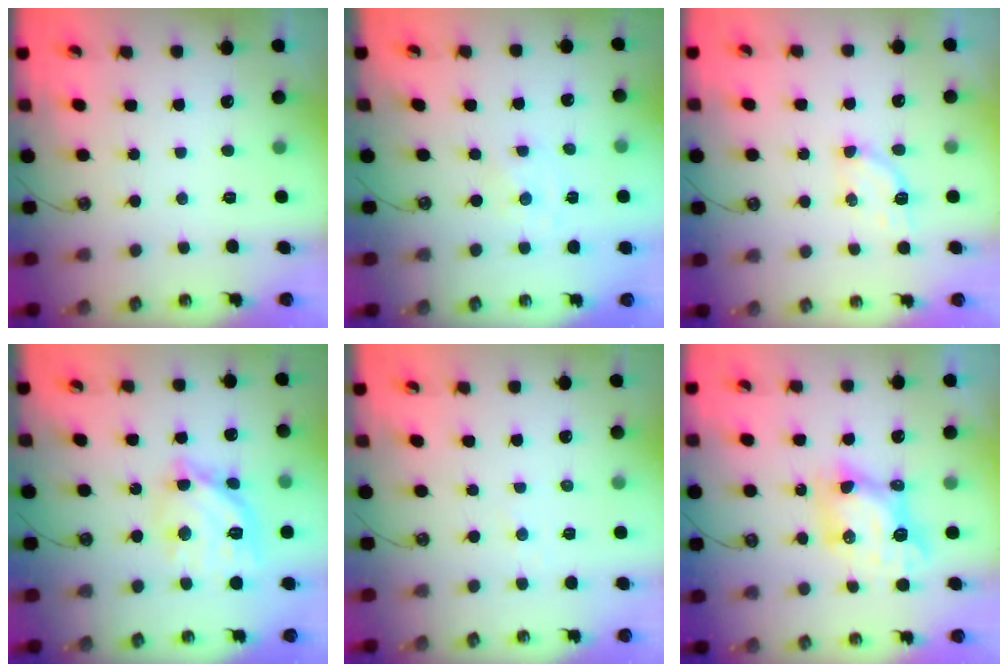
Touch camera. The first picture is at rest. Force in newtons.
{"total": 0.0}
{"total": 3.8, "press": 3.8, "slide": 0.5}
{"total": 16.5, "press": 16.5, "slide": 1.3}
{"total": 2.9, "press": 2.9, "slide": 0.3}
{"total": 8.8, "press": 8.8, "slide": 0.8}